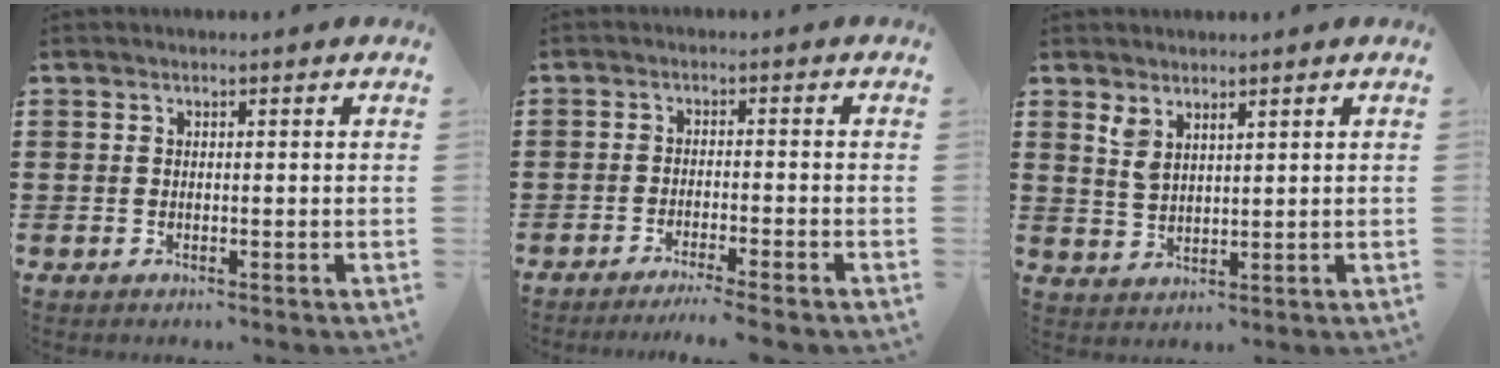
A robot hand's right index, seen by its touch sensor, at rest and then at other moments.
{"total": 2.6, "force": [-2.3, -0.5, 1.1], "torque": [-0.018, -0.002, -0.045]}
{"total": 2.8, "force": [2.0, 1.1, 1.5], "torque": [-0.034, 0.003, 0.038]}